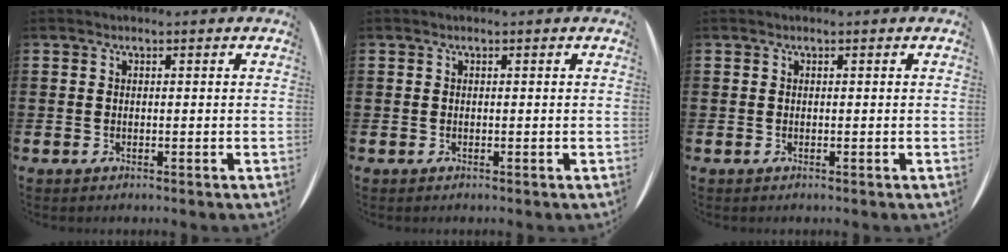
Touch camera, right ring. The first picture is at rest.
{"total": 0.0}
{"total": 0.0}